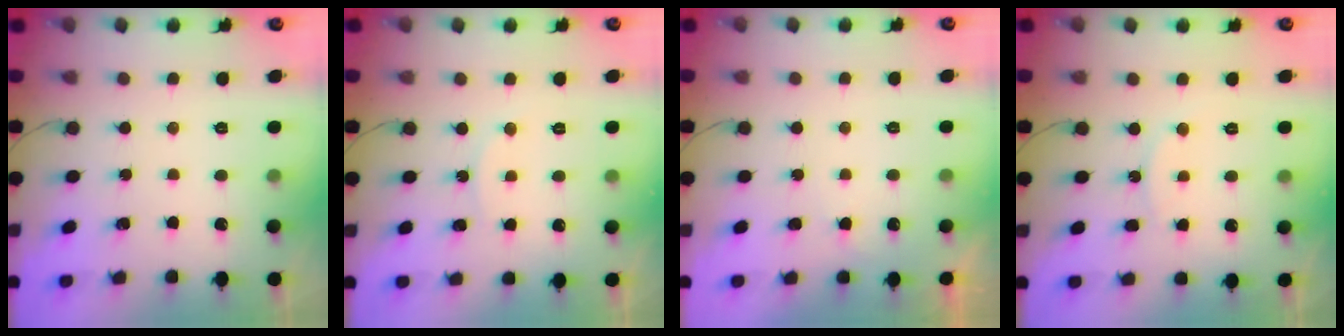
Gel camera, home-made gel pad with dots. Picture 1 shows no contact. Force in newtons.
{"total": 5.9, "press": 5.9, "slide": 0.7}
{"total": 3.0, "press": 3.0, "slide": 0.0}
{"total": 8.9, "press": 8.9, "slide": 0.5}